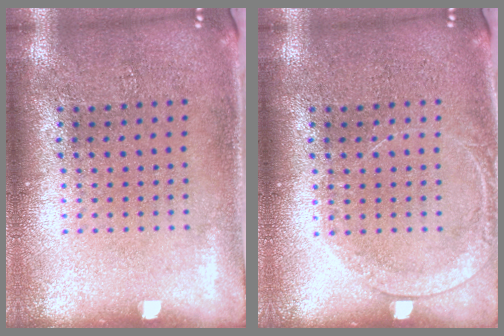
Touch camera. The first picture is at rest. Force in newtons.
{"total": 1.4, "press": 1.4, "slide": 0.1}